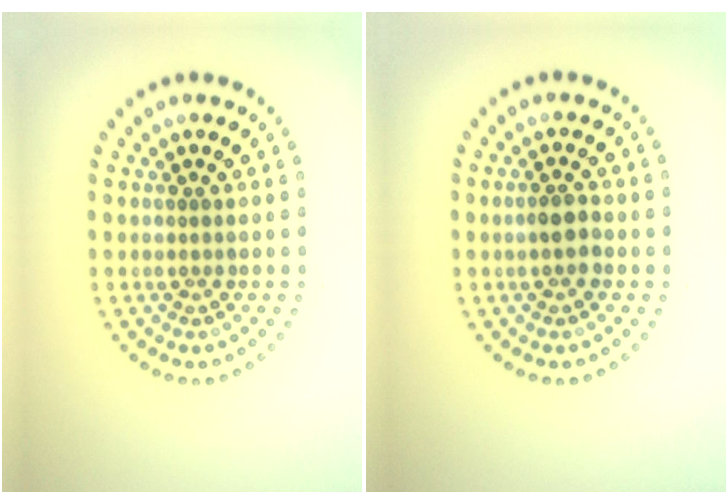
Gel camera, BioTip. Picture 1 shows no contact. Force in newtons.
{"total": 1.7, "press": 1.6, "slide": 0.5}